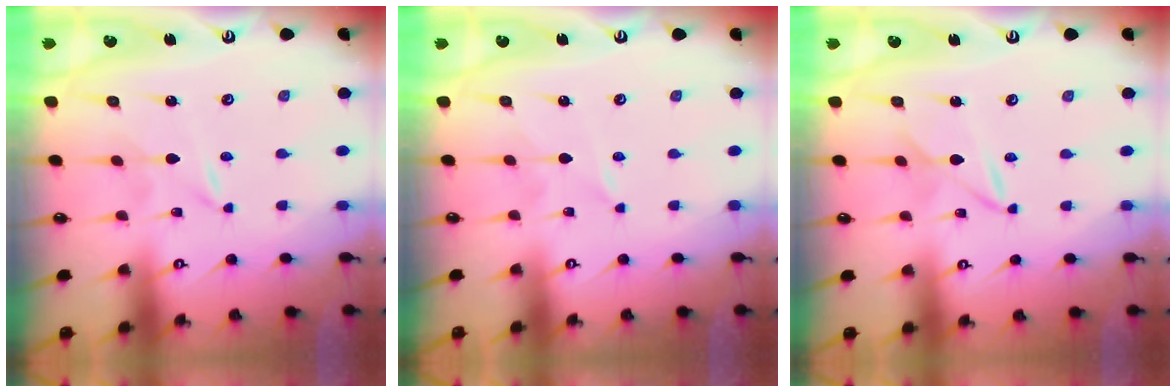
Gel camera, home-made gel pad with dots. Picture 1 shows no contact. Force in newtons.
{"total": 1.6, "press": 1.5, "slide": 0.2}
{"total": 3.1, "press": 3.1, "slide": 0.3}